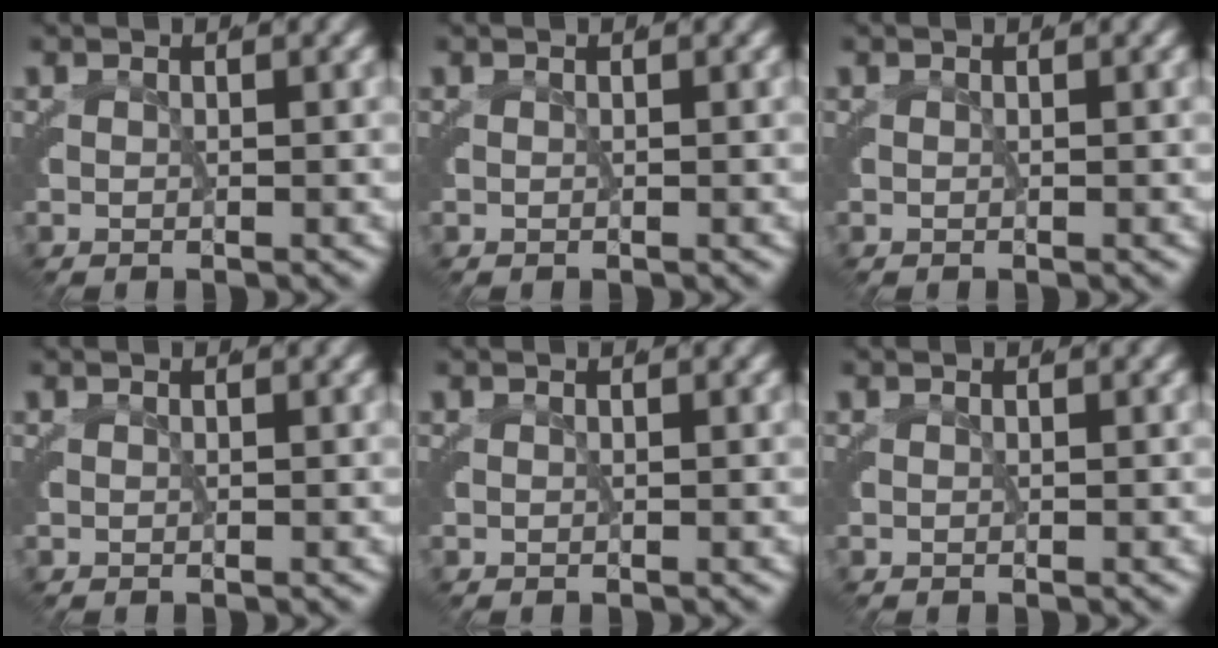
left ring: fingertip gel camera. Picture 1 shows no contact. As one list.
[{"total": 0.0}, {"total": 0.0}, {"total": 0.0}, {"total": 0.0}, {"total": 0.0}]